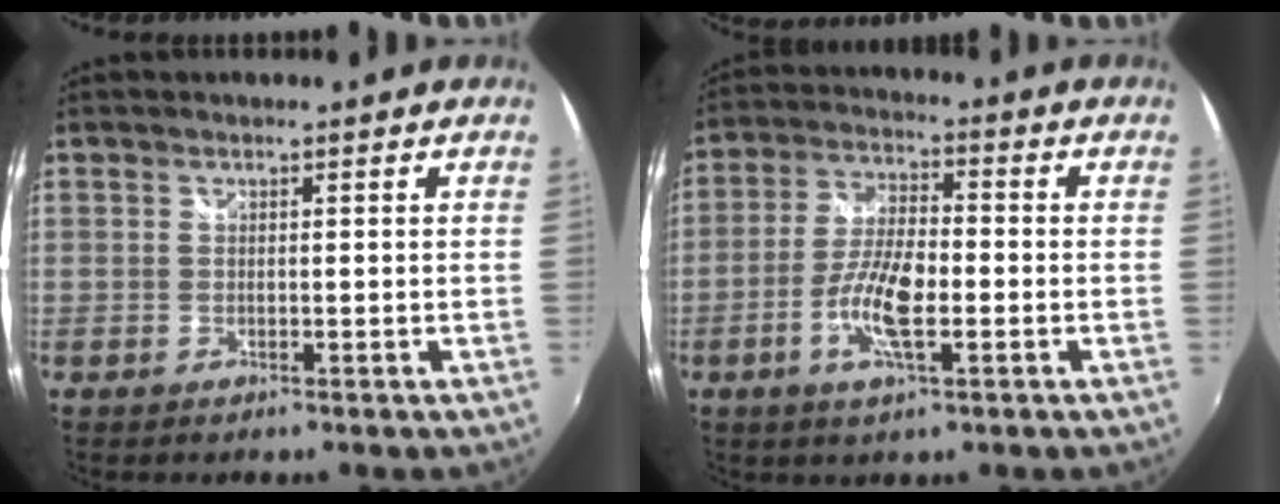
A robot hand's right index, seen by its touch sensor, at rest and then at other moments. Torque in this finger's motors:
{"motor_torque": [0.39, -0.15, 0.29, 0.11]}